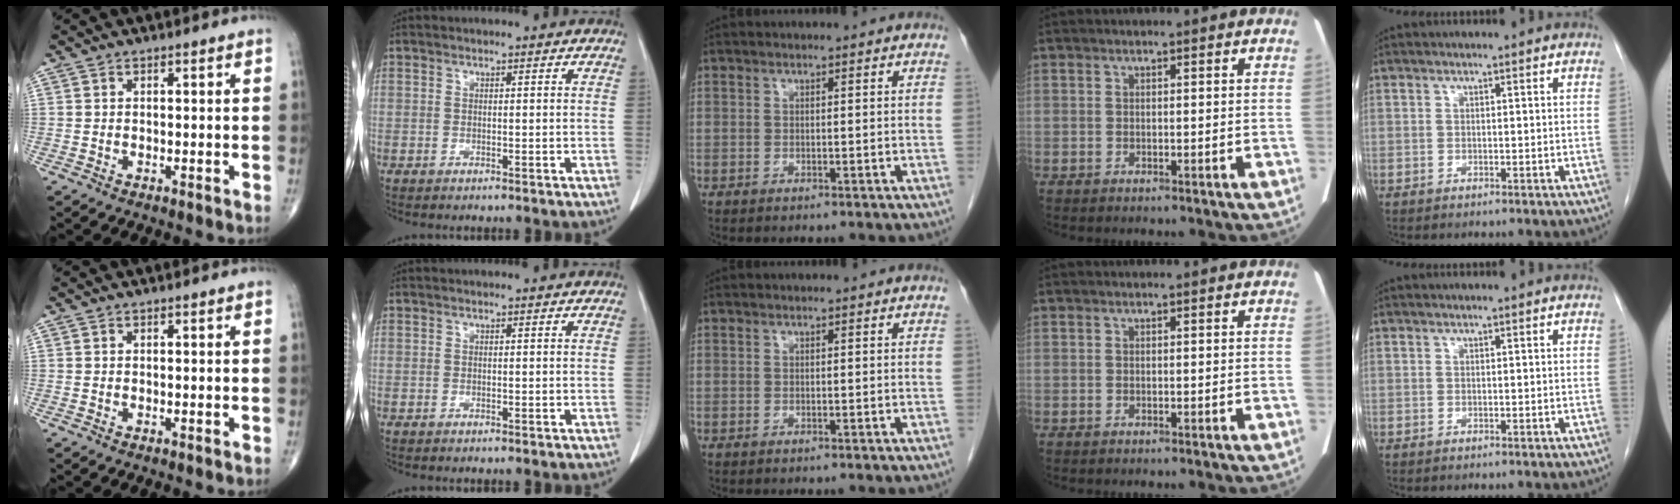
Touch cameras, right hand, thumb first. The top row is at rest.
{}